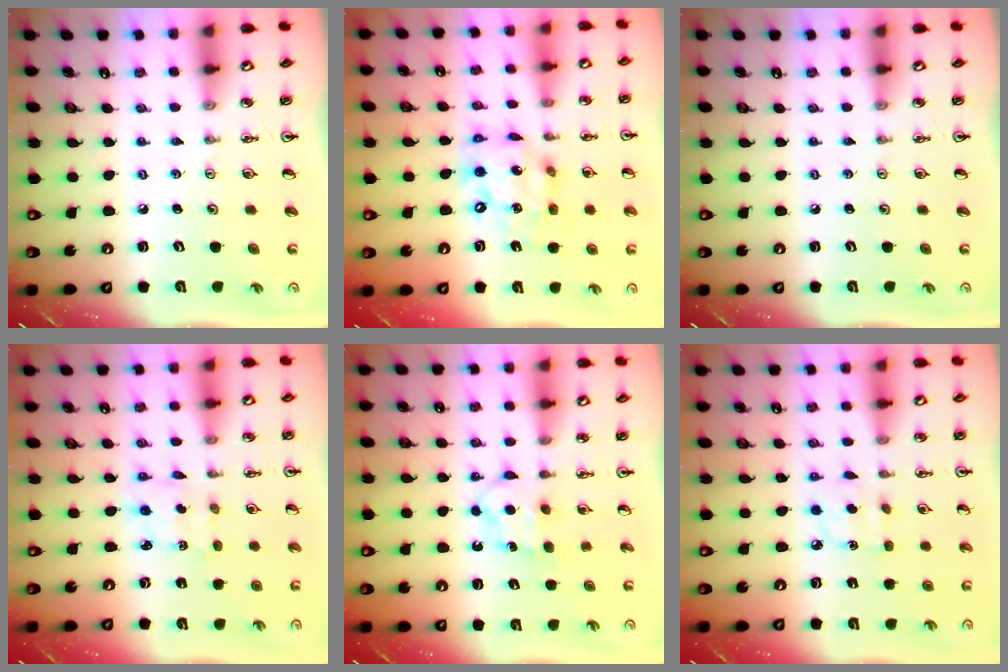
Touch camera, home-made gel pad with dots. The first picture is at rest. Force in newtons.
{"total": 14.1, "press": 14.1, "slide": 1.0}
{"total": 0.0}
{"total": 2.2, "press": 2.0, "slide": 0.8}
{"total": 6.4, "press": 6.3, "slide": 0.6}
{"total": 5.5, "press": 5.4, "slide": 0.6}